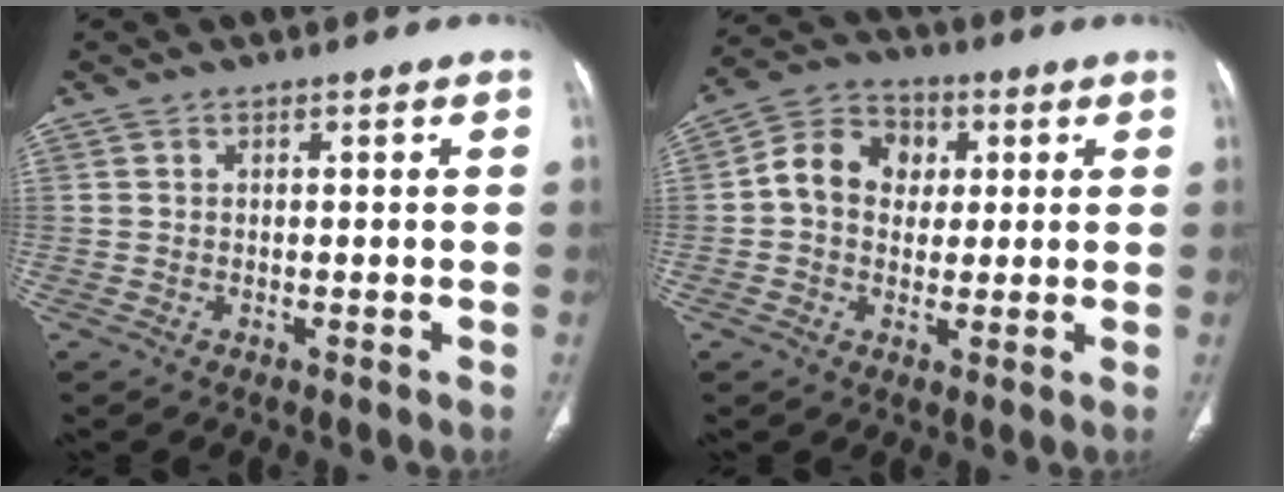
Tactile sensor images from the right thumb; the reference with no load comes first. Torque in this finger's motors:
{"motor_torque": [0.13, 0.03, 0.59, -0.62, 0.07]}